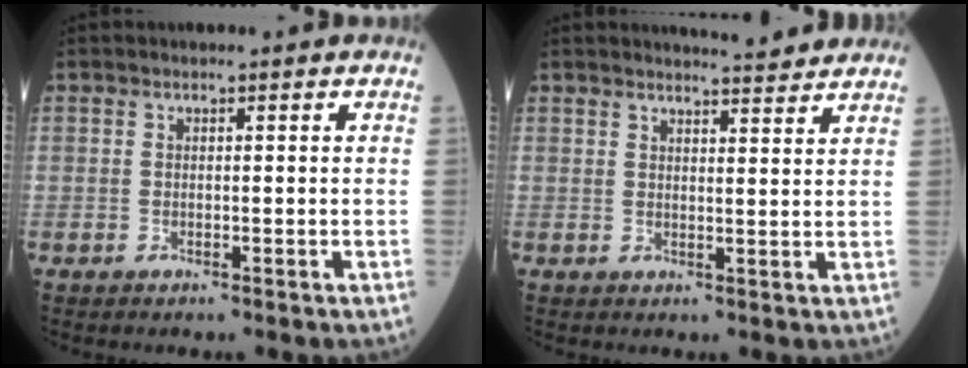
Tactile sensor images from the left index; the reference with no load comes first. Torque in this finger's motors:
{"motor_torque": [0.17, -0.18, 0.08, 0.03]}